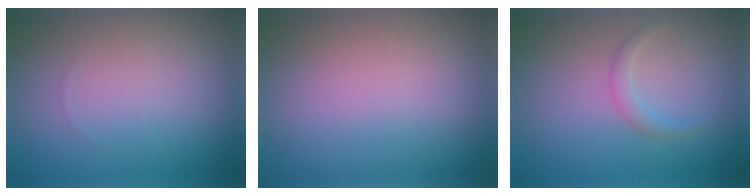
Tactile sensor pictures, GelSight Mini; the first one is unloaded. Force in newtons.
{"total": 0.0}
{"total": 1.2, "press": 1.2, "slide": 0.0}